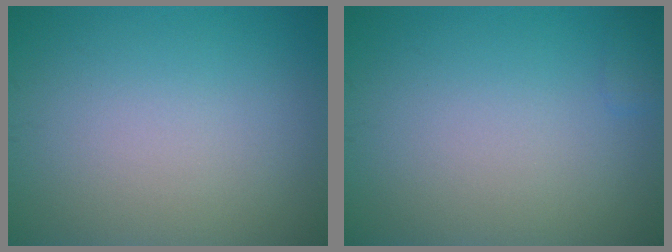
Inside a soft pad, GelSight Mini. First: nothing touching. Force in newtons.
{"total": 0.7, "press": 0.7, "slide": 0.0}